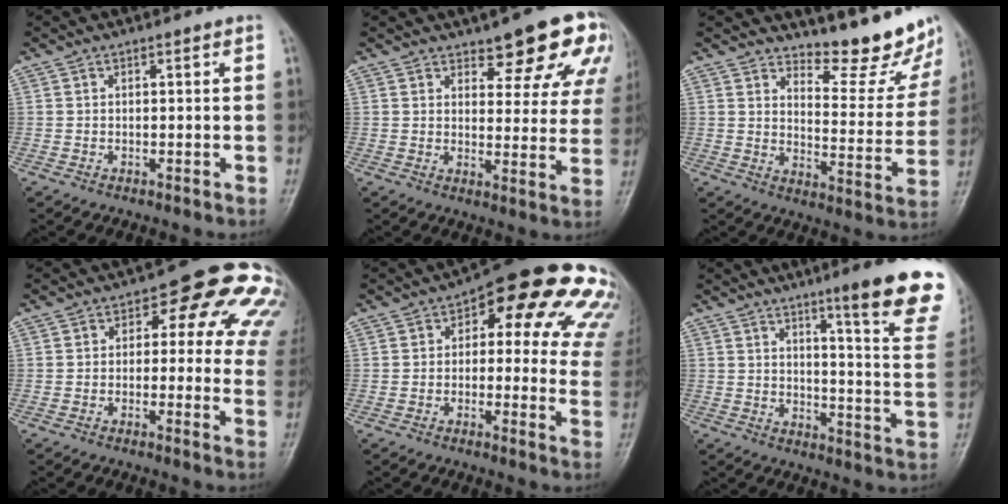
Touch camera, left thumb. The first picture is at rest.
{"total": 11.7, "force": [8.0, 4.5, 7.2], "torque": [-0.044, -0.045, 0.093]}
{"total": 13.1, "force": [11.9, 3.0, 4.6], "torque": [-0.032, -0.115, 0.158]}
{"total": 15.1, "force": [4.4, 8.2, 11.9], "torque": [-0.078, 0.011, 0.036]}
{"total": 19.6, "force": [8.3, 9.5, 15.0], "torque": [-0.135, 0.009, 0.086]}
{"total": 17.9, "force": [11.5, 1.9, 13.6], "torque": [-0.144, -0.066, 0.148]}